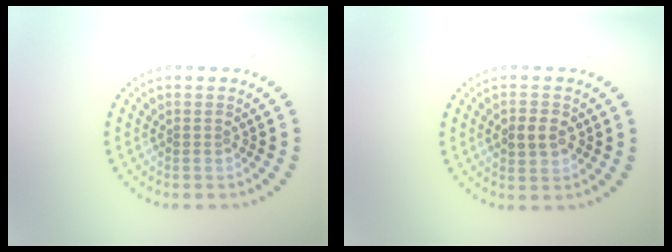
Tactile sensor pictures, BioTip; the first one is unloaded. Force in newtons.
{"total": 2.6, "press": 2.6, "slide": 0.2}